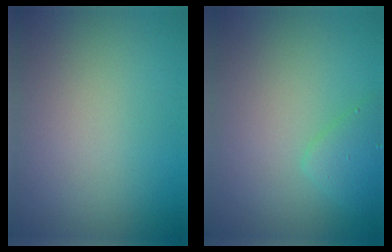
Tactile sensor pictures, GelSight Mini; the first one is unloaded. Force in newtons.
{"total": 2.0, "press": 2.0, "slide": 0.0}